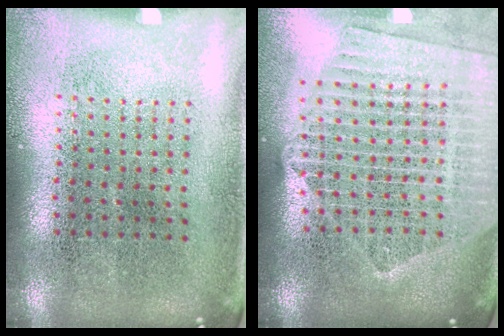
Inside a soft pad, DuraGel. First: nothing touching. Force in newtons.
{"total": 2.3, "press": 2.0, "slide": 1.1}